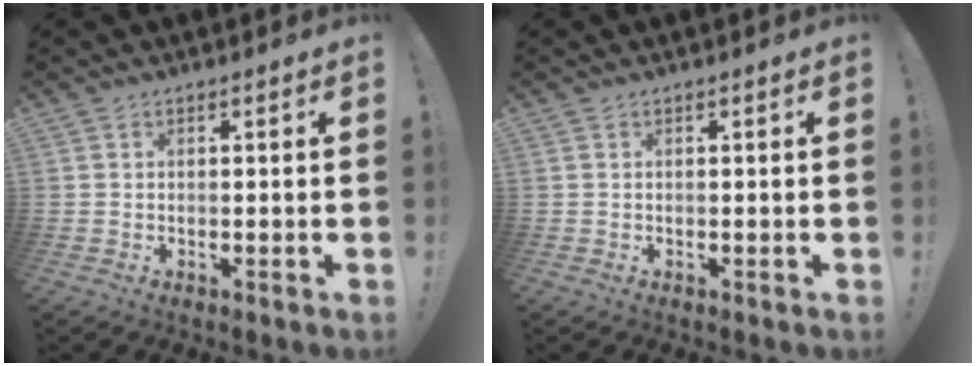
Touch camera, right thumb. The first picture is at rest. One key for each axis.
{"total": 0.0}